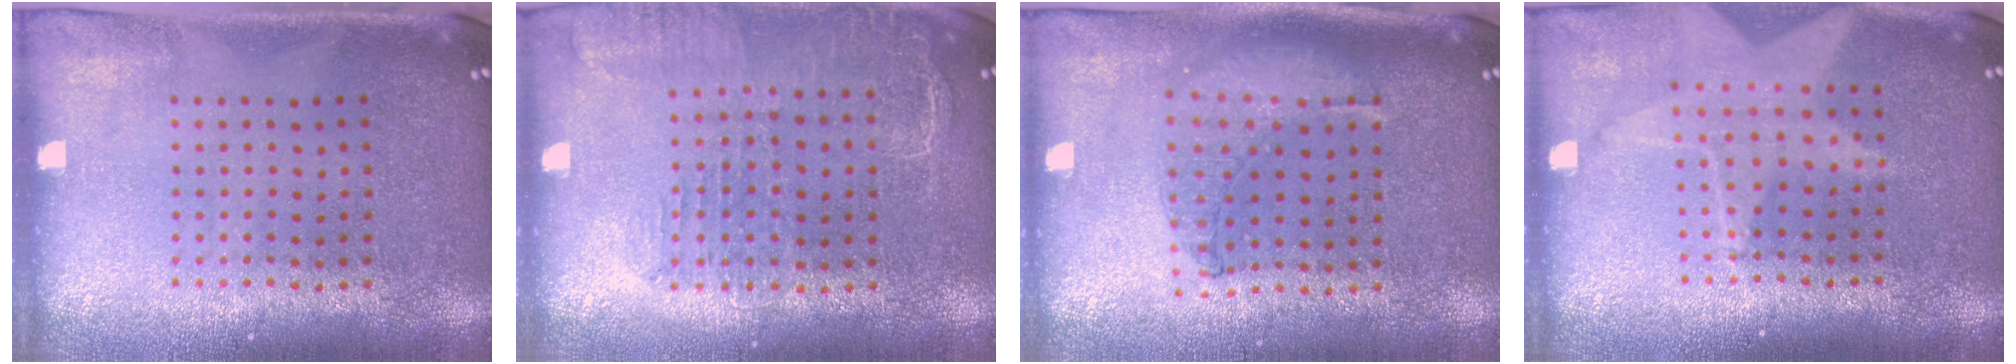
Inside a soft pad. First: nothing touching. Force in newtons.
{"total": 1.6, "press": 1.5, "slide": 0.7}
{"total": 1.0, "press": 0.9, "slide": 0.3}
{"total": 1.8, "press": 1.5, "slide": 1.1}